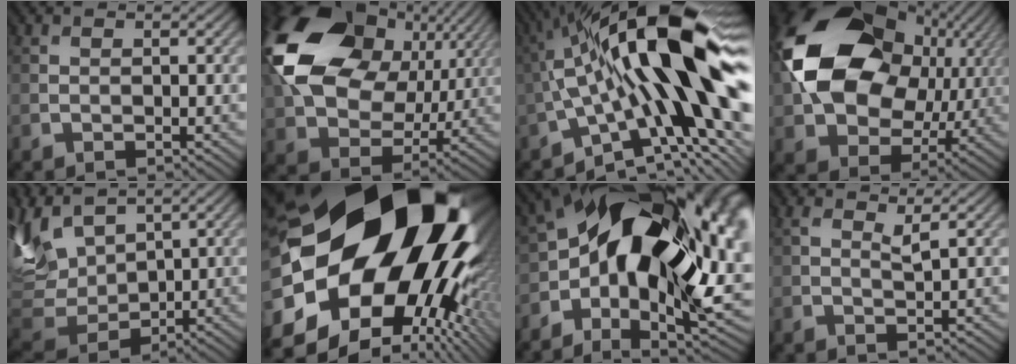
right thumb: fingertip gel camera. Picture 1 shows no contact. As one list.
[{"total": 19.0, "force": [5.4, 13.5, 12.3], "torque": [-0.295, 0.016, 0.105]}, {"total": 20.5, "force": [1.3, 7.2, 19.1], "torque": [-0.332, 0.026, 0.009]}, {"total": 19.6, "force": [3.7, 14.6, 12.5], "torque": [-0.270, -0.010, 0.086]}, {"total": 11.8, "force": [5.5, 7.7, 7.1], "torque": [-0.221, 0.029, 0.099]}, {"total": 23.4, "force": [1.2, 17.3, 15.7], "torque": [-0.282, -0.069, 0.008]}, {"total": 21.3, "force": [0.9, 11.9, 17.6], "torque": [-0.304, -0.025, 0.028]}, {"total": 2.1, "force": [1.3, 0.8, 1.4], "torque": [-0.036, -0.001, 0.026]}]